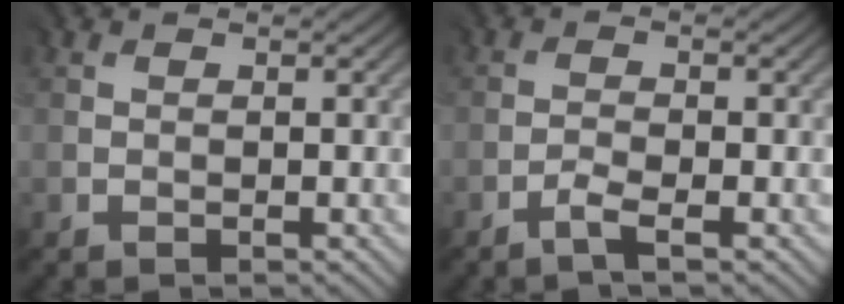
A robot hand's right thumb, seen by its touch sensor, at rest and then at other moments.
{"total": 1.6, "force": [-1.5, -0.2, 0.7], "torque": [-0.018, 0.000, -0.034]}